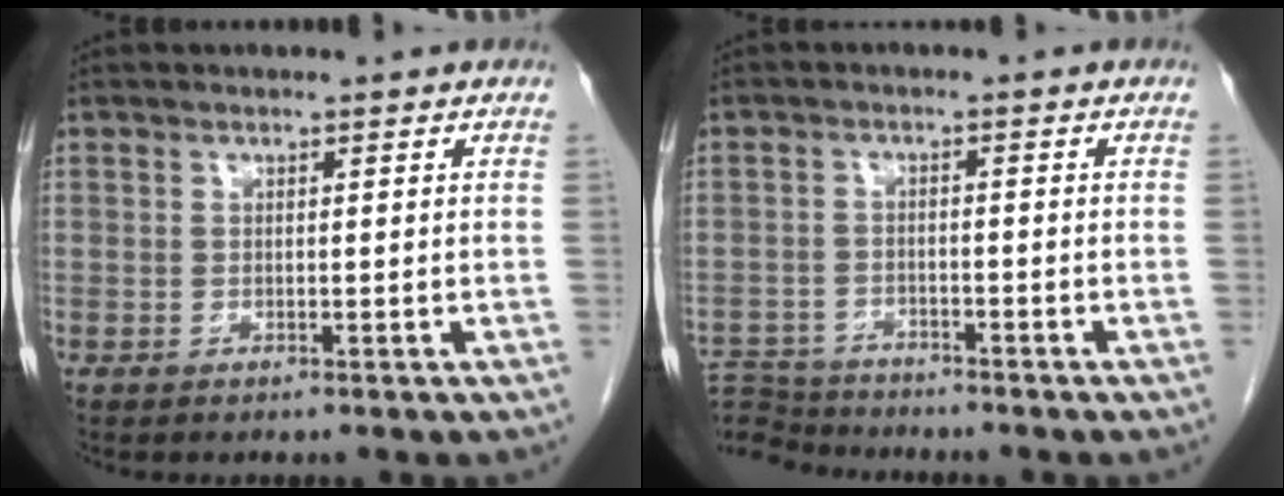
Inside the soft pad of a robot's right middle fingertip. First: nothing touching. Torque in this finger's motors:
{"motor_torque": [0.05, 0.19, -0.06, -0.02]}